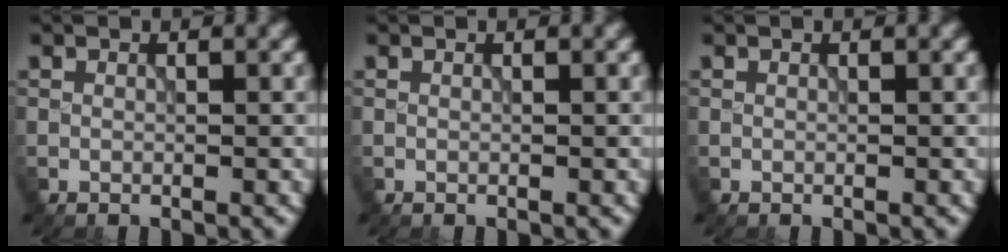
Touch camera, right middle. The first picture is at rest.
{"total": 0.0}
{"total": 0.0}